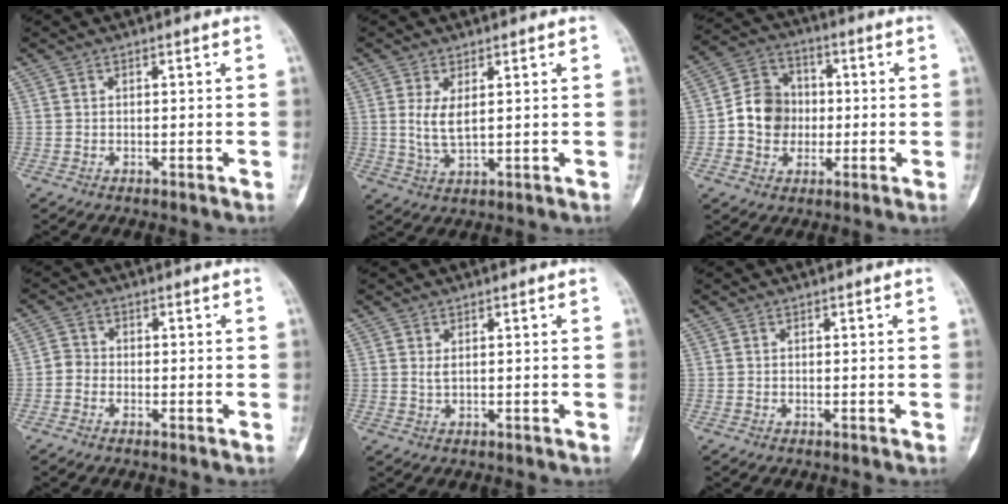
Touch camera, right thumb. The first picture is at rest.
{"total": 4.6, "force": [1.0, 1.7, 4.2], "torque": [-0.089, -0.012, 0.025]}
{"total": 10.3, "force": [-0.8, 9.1, 4.8], "torque": [-0.048, 0.024, -0.024]}
{"total": 2.1, "force": [-0.9, 1.8, 0.7], "torque": [-0.004, 0.009, -0.029]}
{"total": 1.2, "force": [0.5, 0.6, 1.0], "torque": [-0.021, 0.000, 0.014]}
{"total": 0.0}